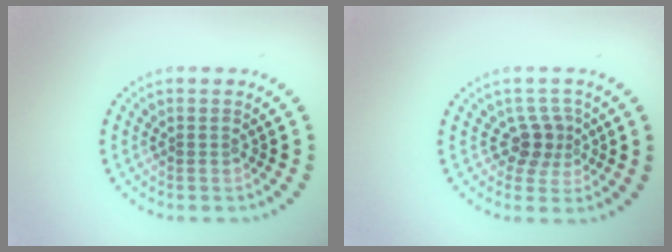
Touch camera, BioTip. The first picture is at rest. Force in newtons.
{"total": 2.5, "press": 1.7, "slide": 1.8}